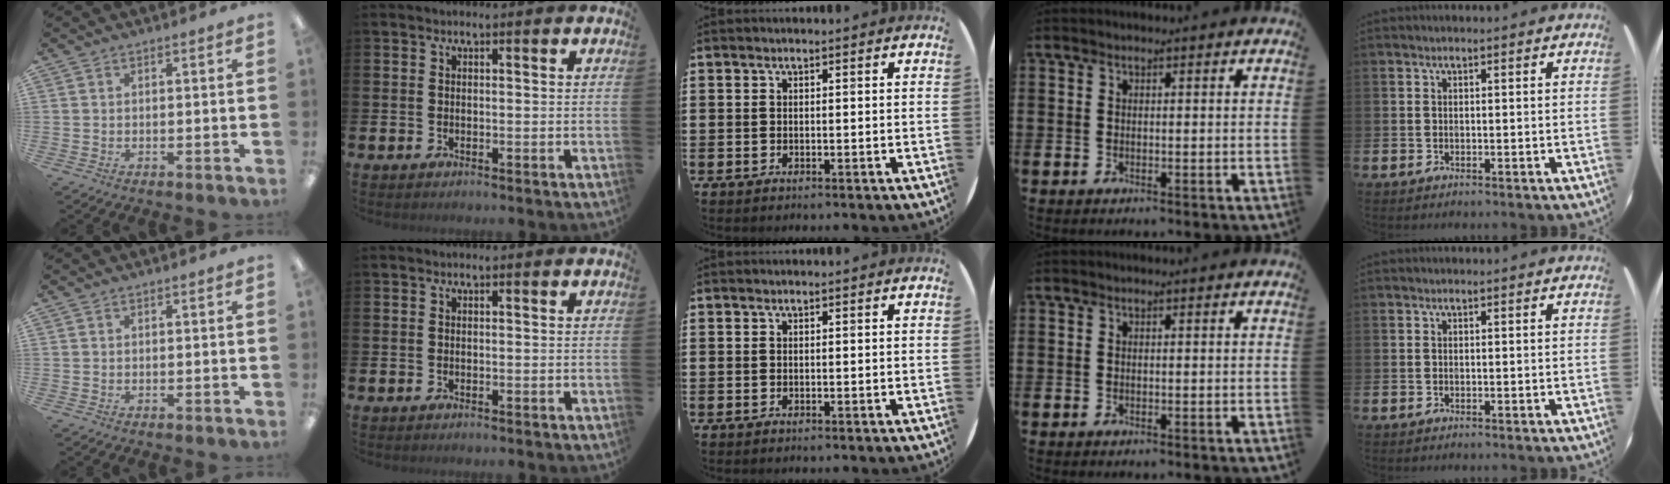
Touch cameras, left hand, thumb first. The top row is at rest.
{}